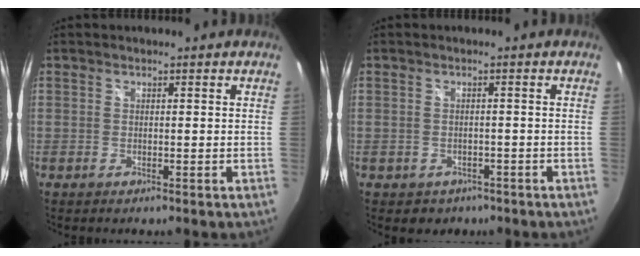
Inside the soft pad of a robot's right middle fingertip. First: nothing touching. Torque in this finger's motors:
{"motor_torque": [0.24, -0.37, 0.06, 0.01]}